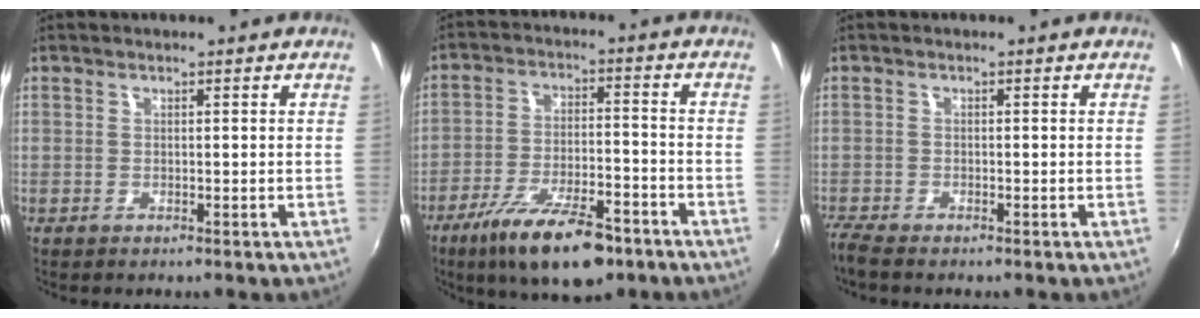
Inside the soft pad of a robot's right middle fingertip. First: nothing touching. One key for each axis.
{"total": 15.1, "fx": -10.2, "fy": 4.8, "fz": 10.0, "tx": -0.198, "ty": -0.027, "tz": -0.167}
{"total": 2.9, "fx": -2.6, "fy": 0.3, "fz": 1.2, "tx": -0.036, "ty": -0.015, "tz": -0.054}